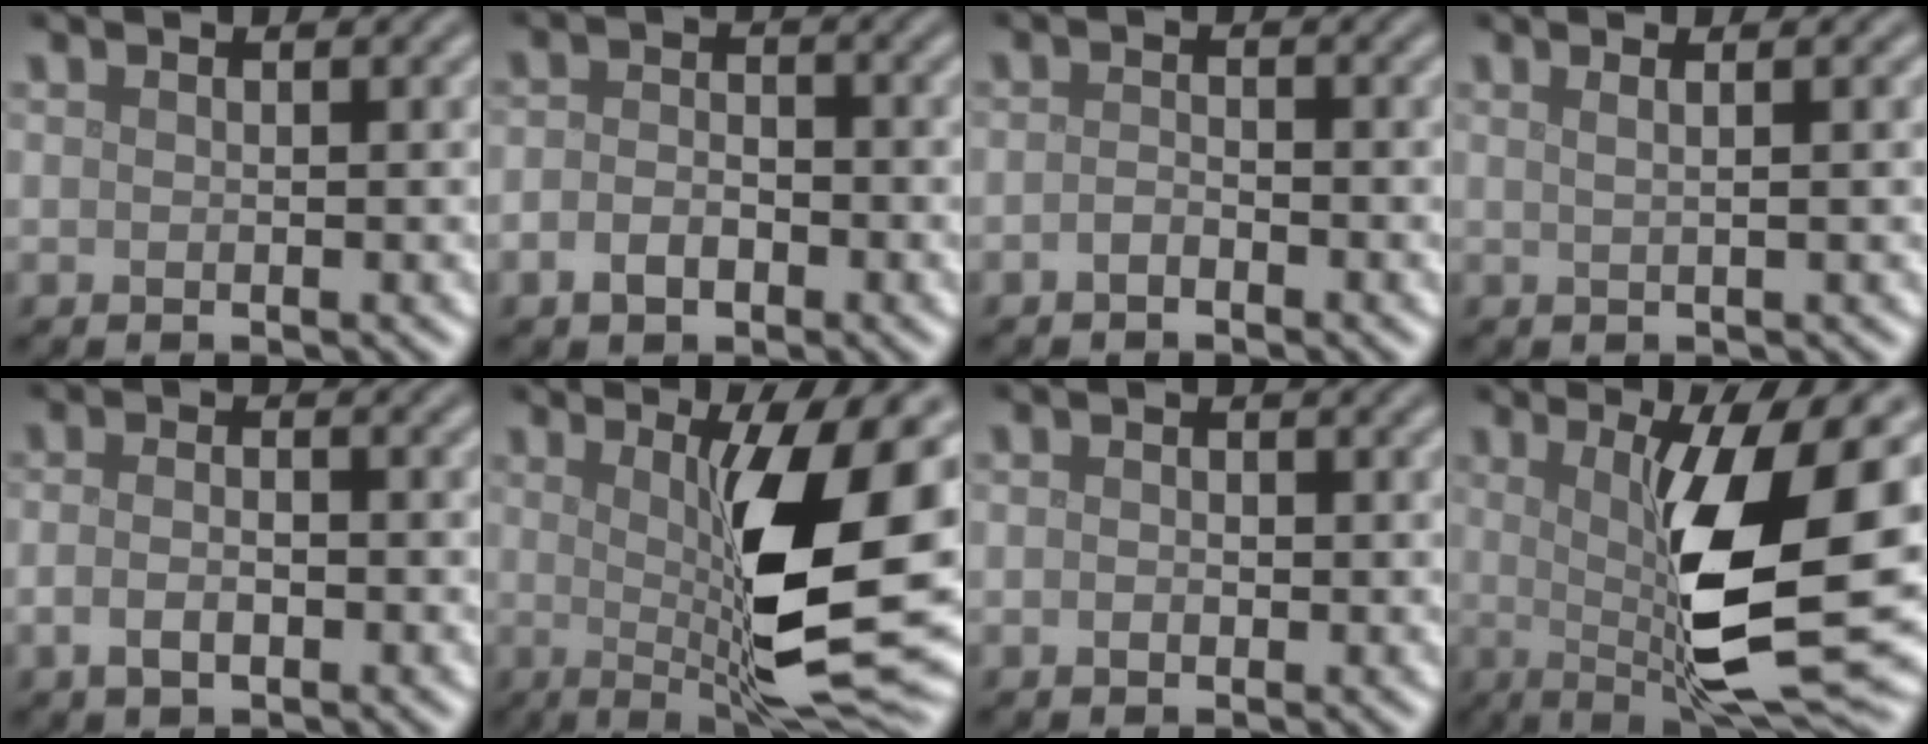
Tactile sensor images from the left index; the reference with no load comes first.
{"total": 2.7, "force": [-1.2, 1.8, 1.6], "torque": [-0.031, -0.001, -0.028]}
{"total": 1.1, "force": [-0.8, 0.5, 0.7], "torque": [-0.016, 0.002, -0.018]}
{"total": 3.3, "force": [1.3, 1.6, 2.5], "torque": [-0.013, 0.019, -0.016]}
{"total": 2.6, "force": [-0.8, 1.3, 2.1], "torque": [-0.042, -0.004, -0.017]}
{"total": 13.0, "force": [0.8, 3.1, 12.6], "torque": [-0.178, -0.008, 0.017]}
{"total": 1.2, "force": [-0.3, 0.9, 0.7], "torque": [-0.012, -0.001, -0.007]}
{"total": 12.5, "force": [0.6, 2.9, 12.1], "torque": [-0.182, -0.007, 0.012]}